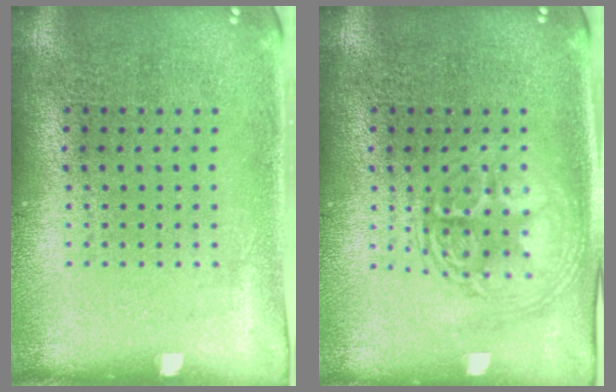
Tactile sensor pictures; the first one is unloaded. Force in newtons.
{"total": 2.9, "press": 2.8, "slide": 0.4}